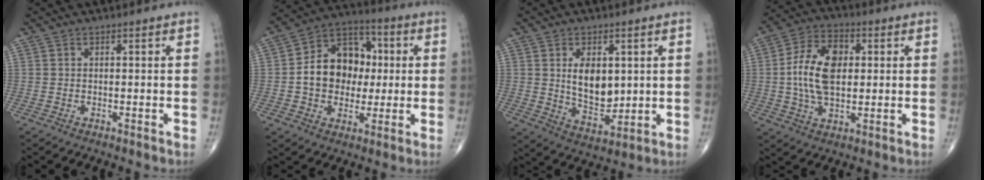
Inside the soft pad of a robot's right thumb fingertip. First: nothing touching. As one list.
[{"total": 14.8, "force": [0.2, 11.5, 9.3], "torque": [-0.106, 0.029, -0.001]}, {"total": 6.5, "force": [1.1, 4.0, 5.0], "torque": [-0.058, -0.016, 0.029]}, {"total": 13.0, "force": [0.9, 8.0, 10.3], "torque": [-0.176, 0.012, 0.013]}]